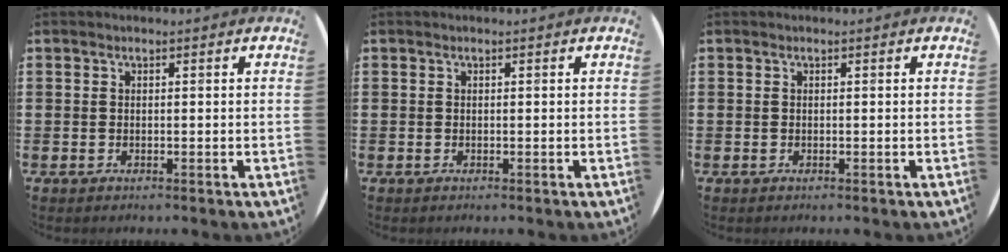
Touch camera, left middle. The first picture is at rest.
{"total": 0.0}
{"total": 0.0}